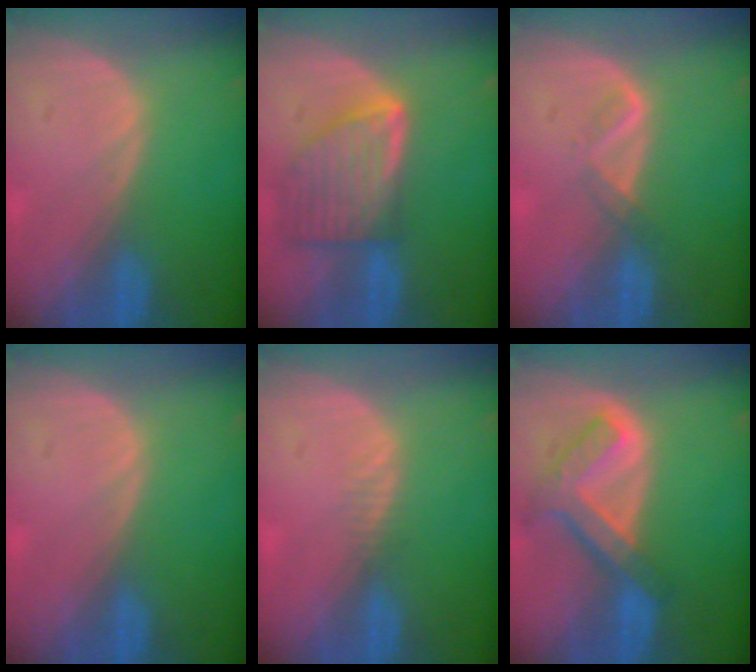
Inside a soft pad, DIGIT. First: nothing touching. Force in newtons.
{"total": 8.2, "press": 7.3, "slide": 3.7}
{"total": 2.1, "press": 2.0, "slide": 0.6}
{"total": 0.0}
{"total": 1.2, "press": 0.9, "slide": 0.8}
{"total": 7.6, "press": 6.5, "slide": 4.0}